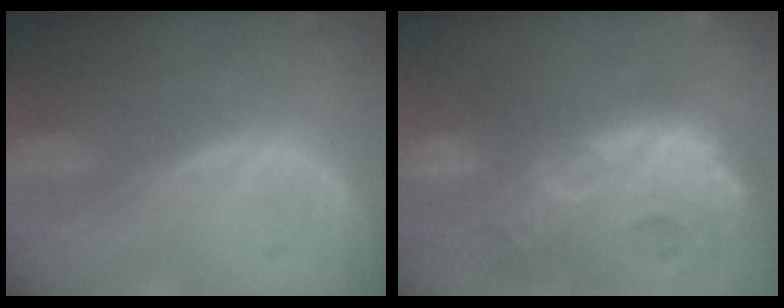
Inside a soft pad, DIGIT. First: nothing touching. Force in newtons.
{"total": 14.8, "press": 12.6, "slide": 7.6}